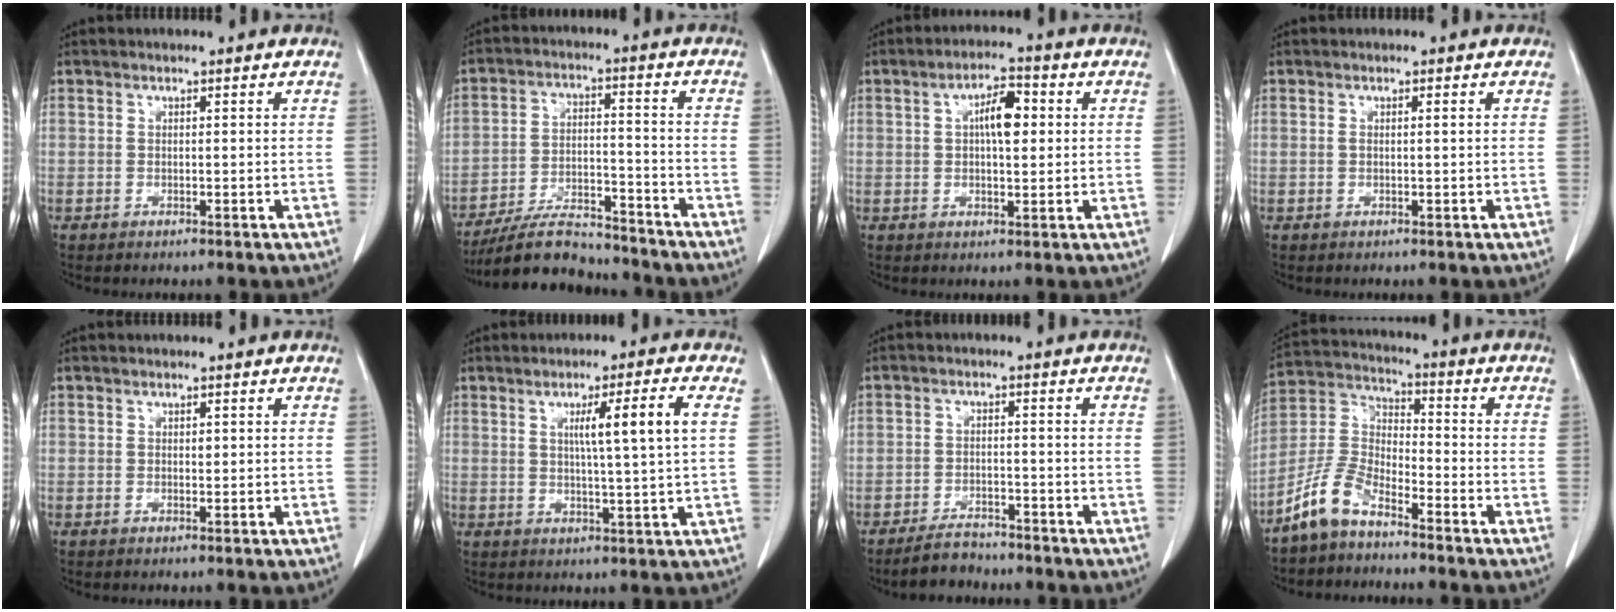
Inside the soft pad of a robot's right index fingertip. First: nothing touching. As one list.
[{"total": 13.4, "force": [-12.1, 3.1, 4.7], "torque": [-0.080, 0.009, -0.206]}, {"total": 6.6, "force": [1.2, 2.5, 6.0], "torque": [-0.110, 0.015, 0.021]}, {"total": 1.2, "force": [0.2, 0.3, 1.2], "torque": [-0.032, 0.008, 0.006]}, {"total": 1.2, "force": [0.2, 0.7, 0.9], "torque": [-0.020, -0.001, 0.005]}, {"total": 8.5, "force": [2.2, -0.6, 8.2], "torque": [-0.131, 0.001, 0.037]}, {"total": 5.2, "force": [-4.6, 1.9, 1.4], "torque": [-0.030, -0.004, -0.077]}, {"total": 9.2, "force": [-6.8, 3.6, 5.1], "torque": [-0.129, 0.010, -0.143]}]